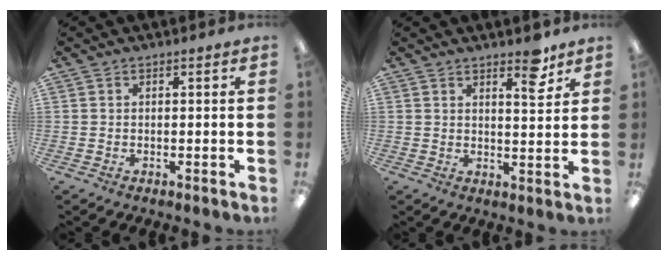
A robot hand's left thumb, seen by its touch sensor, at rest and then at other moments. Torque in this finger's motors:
{"motor_torque": [0.24, 0.29, 0.10, -0.14, 0.02]}